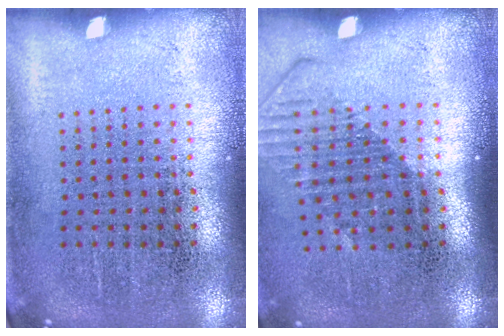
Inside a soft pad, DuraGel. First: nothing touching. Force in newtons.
{"total": 1.5, "press": 1.2, "slide": 1.0}